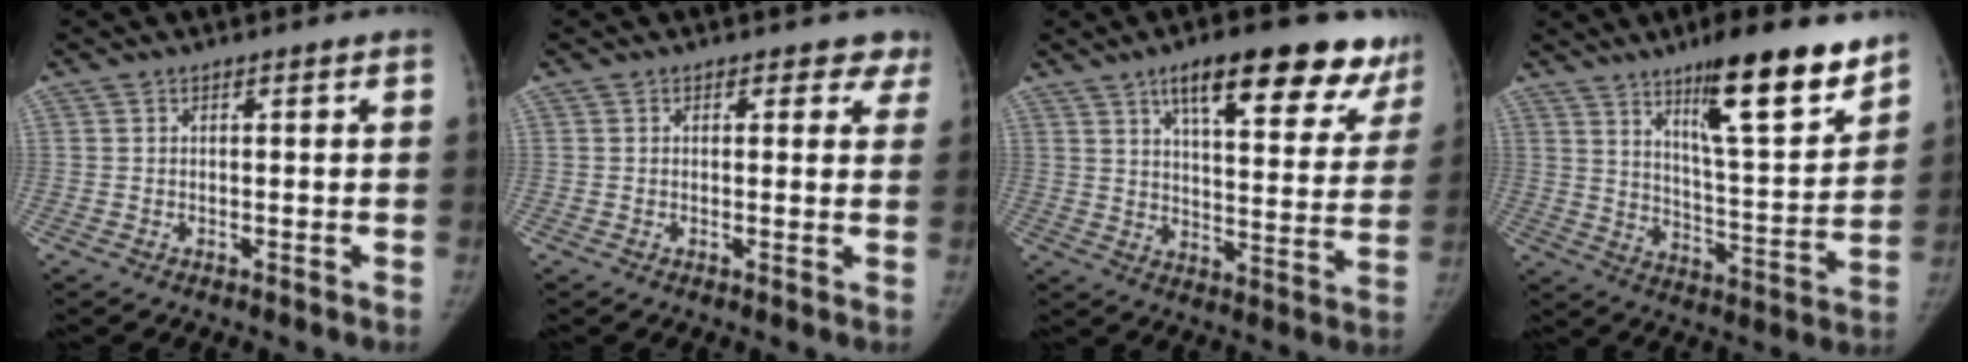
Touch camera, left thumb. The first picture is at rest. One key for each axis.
{"total": 3.8, "fx": 3.1, "fy": 2.2, "fz": 0.6, "tx": 0.038, "ty": -0.011, "tz": 0.015}
{"total": 21.6, "fx": 13.9, "fy": 7.5, "fz": 14.7, "tx": -0.146, "ty": -0.041, "tz": 0.187}
{"total": 18.1, "fx": 12.1, "fy": 3.6, "fz": 13.0, "tx": -0.164, "ty": -0.075, "tz": 0.195}